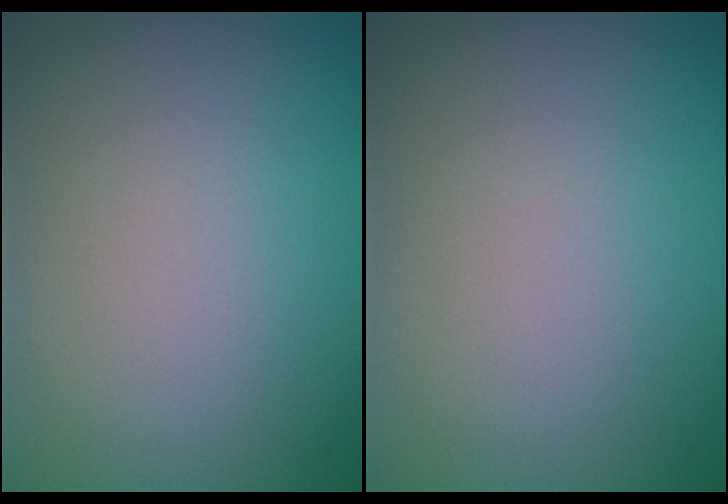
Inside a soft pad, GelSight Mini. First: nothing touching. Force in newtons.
{"total": 0.0}